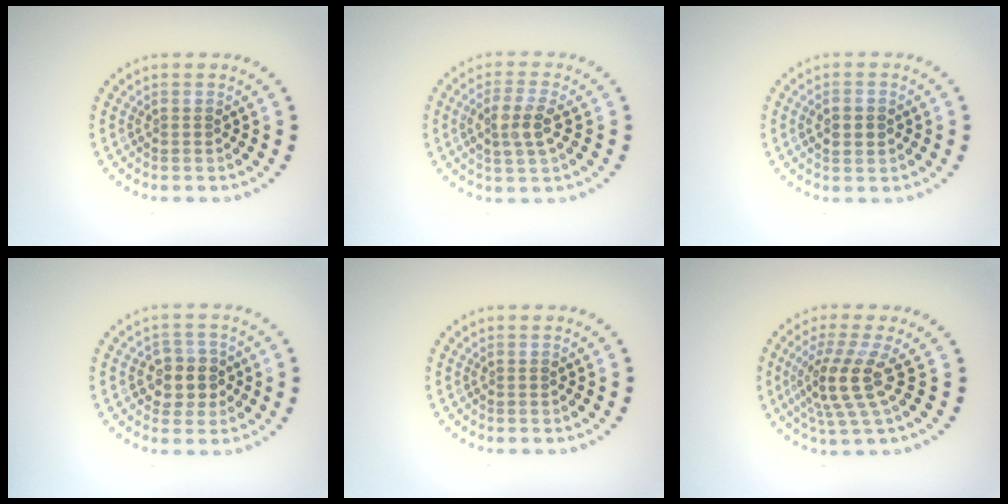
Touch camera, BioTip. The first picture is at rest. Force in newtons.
{"total": 2.8, "press": 2.6, "slide": 1.1}
{"total": 2.4, "press": 2.4, "slide": 0.2}
{"total": 3.0, "press": 2.9, "slide": 1.0}
{"total": 0.0}
{"total": 4.3, "press": 3.1, "slide": 3.0}